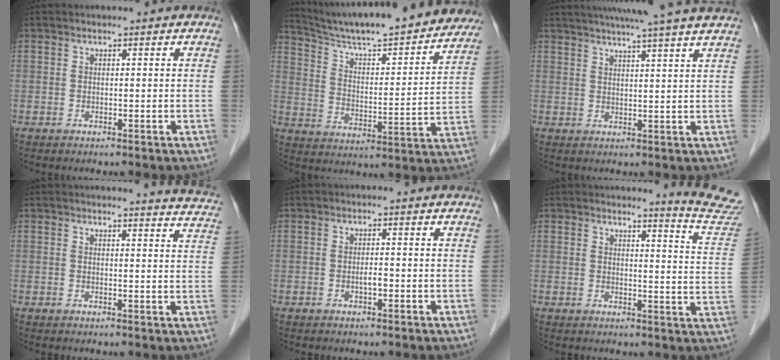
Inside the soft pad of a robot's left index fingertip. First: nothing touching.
{"total": 25.8, "force": [23.5, 2.9, 10.3], "torque": [-0.161, -0.033, 0.323]}
{"total": 14.2, "force": [12.1, -1.0, 7.4], "torque": [-0.121, 0.014, 0.149]}
{"total": 7.8, "force": [7.8, -0.1, 0.8], "torque": [0.000, -0.048, 0.059]}
{"total": 1.3, "force": [-0.5, 0.3, 1.1], "torque": [-0.022, 0.001, -0.009]}
{"total": 9.4, "force": [9.3, -1.4, 0.5], "torque": [-0.011, -0.095, 0.089]}